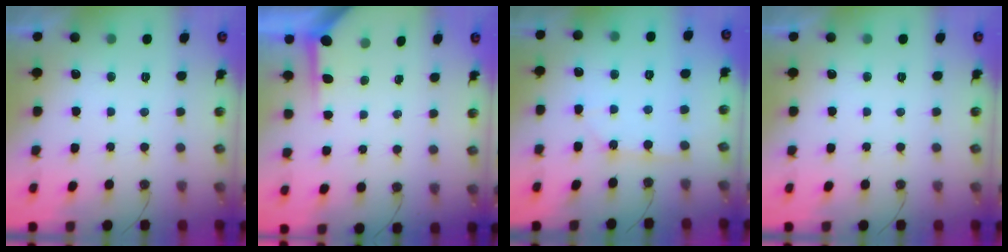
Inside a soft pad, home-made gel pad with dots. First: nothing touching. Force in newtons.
{"total": 3.9, "press": 3.9, "slide": 0.3}
{"total": 3.0, "press": 3.0, "slide": 0.4}
{"total": 0.0}